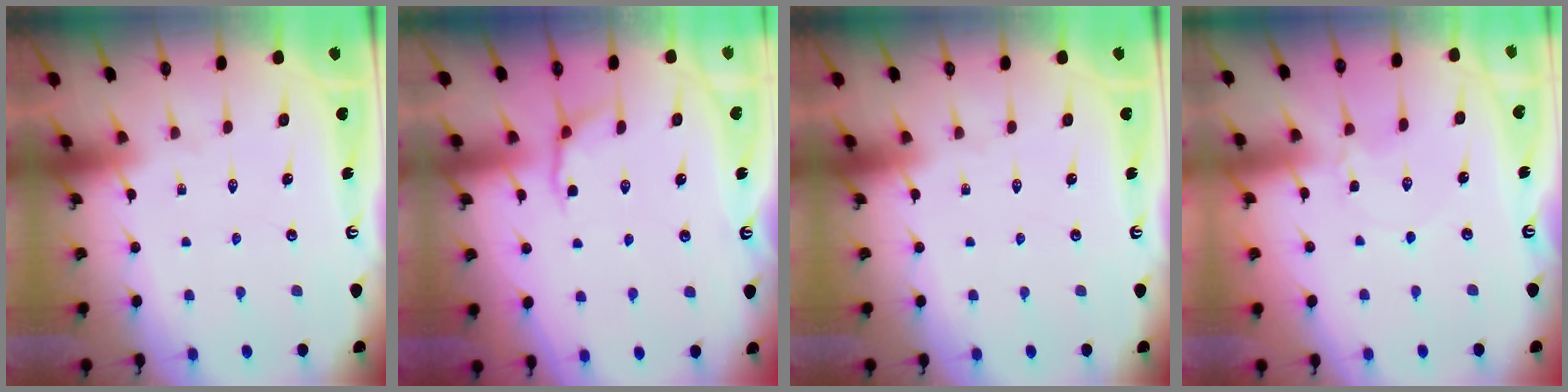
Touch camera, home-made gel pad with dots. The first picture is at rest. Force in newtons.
{"total": 2.8, "press": 2.0, "slide": 2.0}
{"total": 0.0}
{"total": 1.7, "press": 1.7, "slide": 0.3}